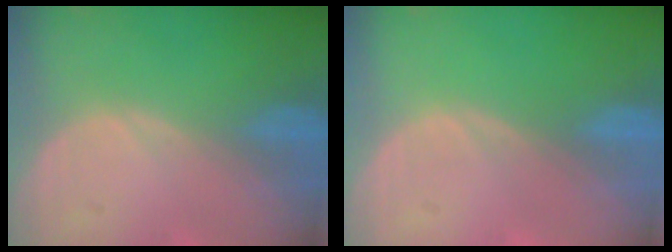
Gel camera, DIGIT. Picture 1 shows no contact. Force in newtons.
{"total": 0.0}